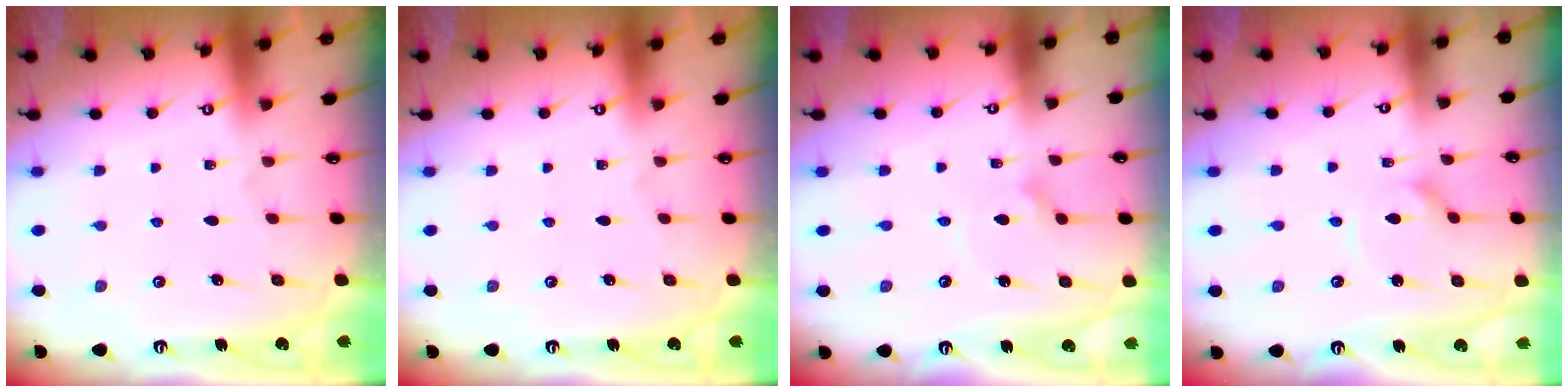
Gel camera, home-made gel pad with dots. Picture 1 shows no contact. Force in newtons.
{"total": 0.0}
{"total": 2.3, "press": 2.3, "slide": 0.2}
{"total": 2.2, "press": 2.2, "slide": 0.3}